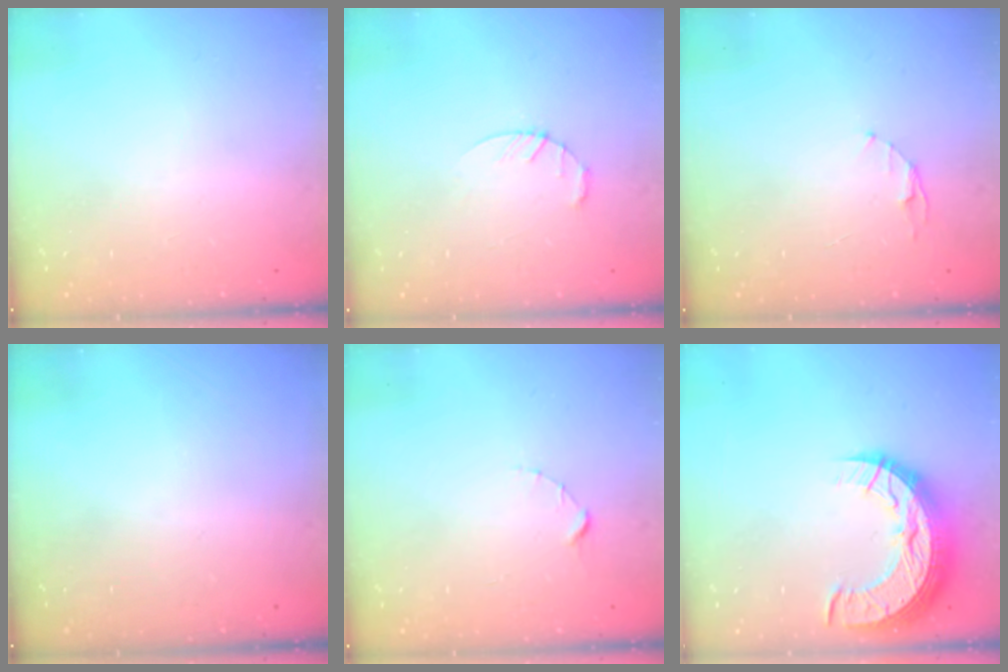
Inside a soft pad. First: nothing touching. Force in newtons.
{"total": 3.4, "press": 3.3, "slide": 0.5}
{"total": 3.2, "press": 3.2, "slide": 0.4}
{"total": 0.0}
{"total": 1.5, "press": 1.5, "slide": 0.2}
{"total": 15.0, "press": 15.0, "slide": 1.0}